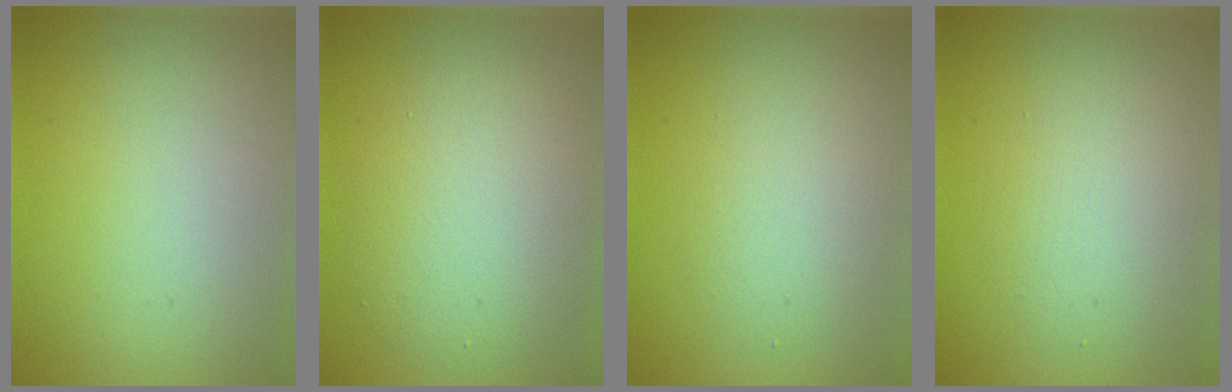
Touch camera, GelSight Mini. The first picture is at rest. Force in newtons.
{"total": 5.5, "press": 5.5, "slide": 0.2}
{"total": 2.4, "press": 2.4, "slide": 0.3}
{"total": 2.6, "press": 2.6, "slide": 0.3}